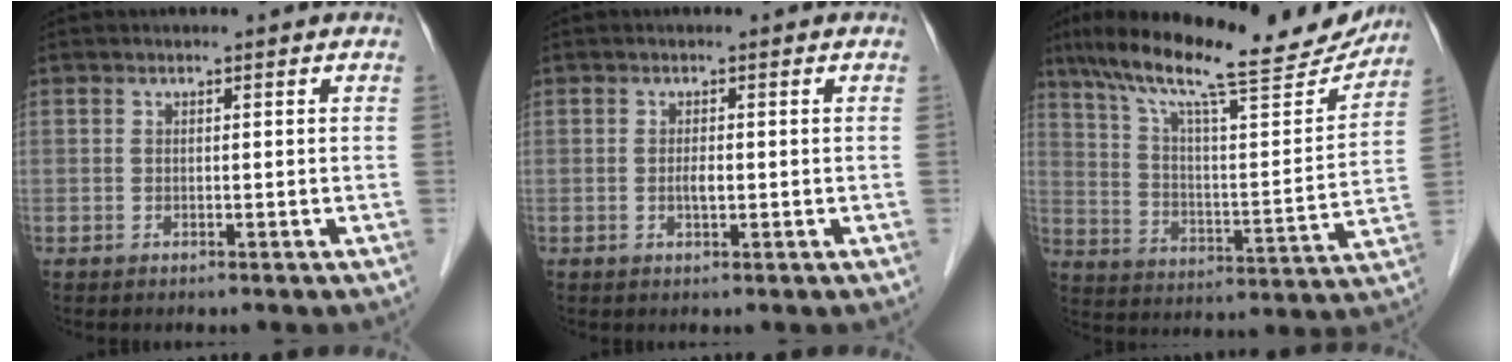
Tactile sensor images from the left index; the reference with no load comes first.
{"total": 1.2, "force": [-0.1, 0.4, 1.2], "torque": [-0.025, -0.001, -0.002]}
{"total": 23.0, "force": [19.3, 3.4, 12.0], "torque": [-0.206, 0.008, 0.287]}